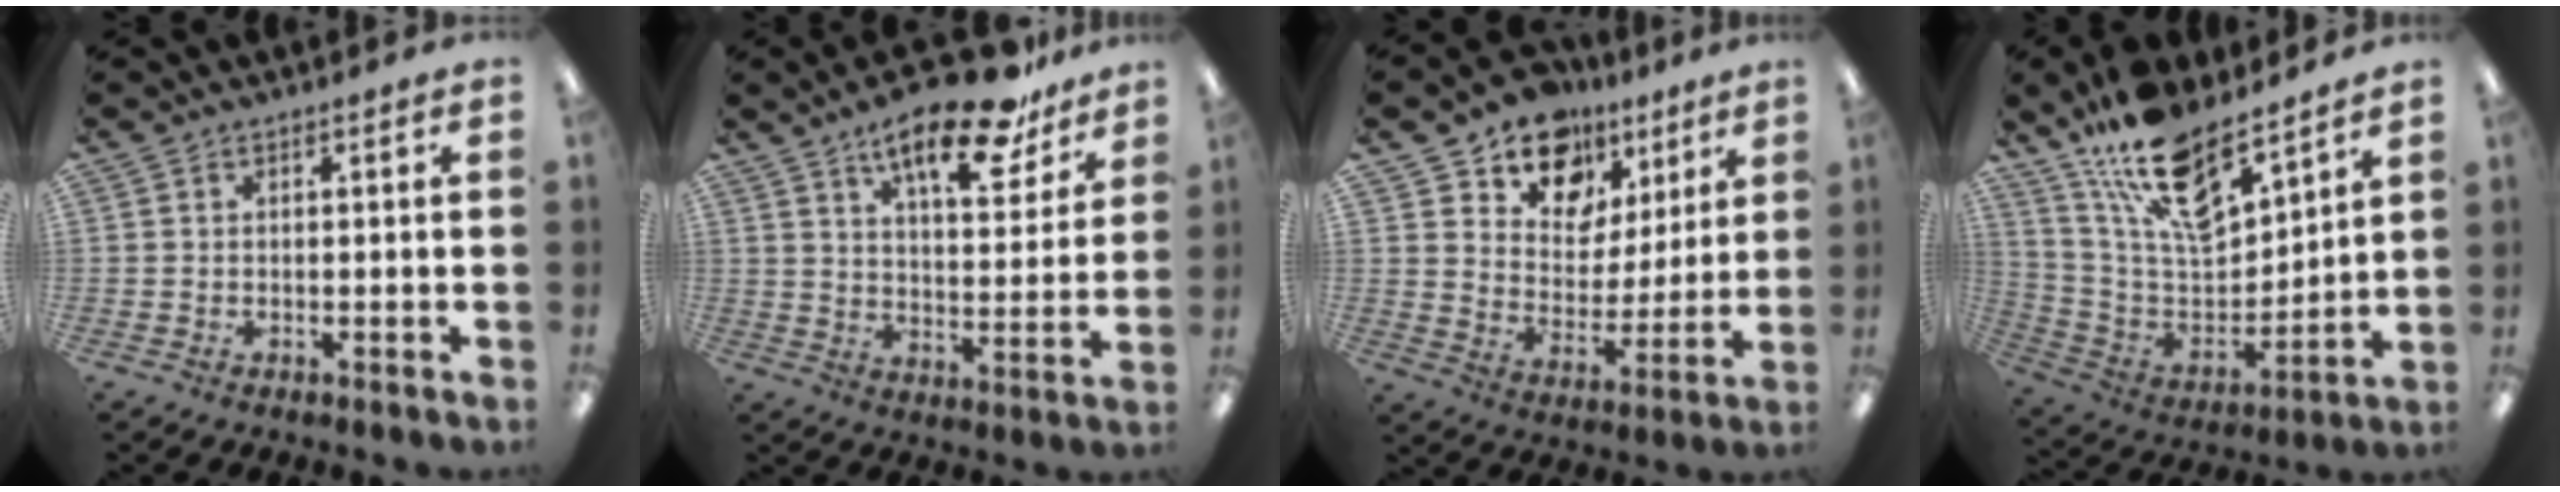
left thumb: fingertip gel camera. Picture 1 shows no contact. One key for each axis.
{"total": 16.6, "fx": 11.7, "fy": 5.5, "fz": 10.4, "tx": -0.158, "ty": -0.062, "tz": 0.192}
{"total": 14.4, "fx": 10.0, "fy": 9.7, "fz": 3.9, "tx": -0.064, "ty": -0.065, "tz": 0.189}
{"total": 17.9, "fx": 13.6, "fy": 6.8, "fz": 9.4, "tx": -0.184, "ty": -0.081, "tz": 0.246}